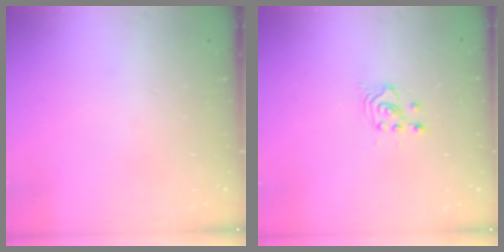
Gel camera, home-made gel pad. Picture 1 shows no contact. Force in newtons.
{"total": 2.7, "press": 2.7, "slide": 0.2}